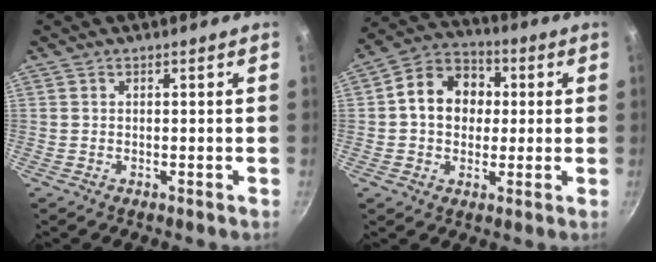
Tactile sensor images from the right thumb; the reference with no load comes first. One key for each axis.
{"total": 12.0, "fx": 1.2, "fy": 9.7, "fz": 7.0, "tx": -0.082, "ty": 0.022, "tz": 0.001}